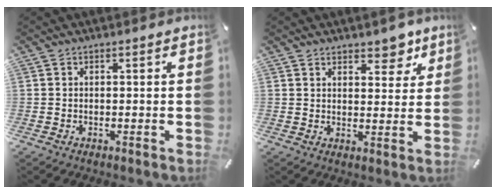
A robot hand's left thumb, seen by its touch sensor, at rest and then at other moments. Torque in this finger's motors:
{"motor_torque": [0.44, -0.23, 0.09, 0.18, 0.00]}